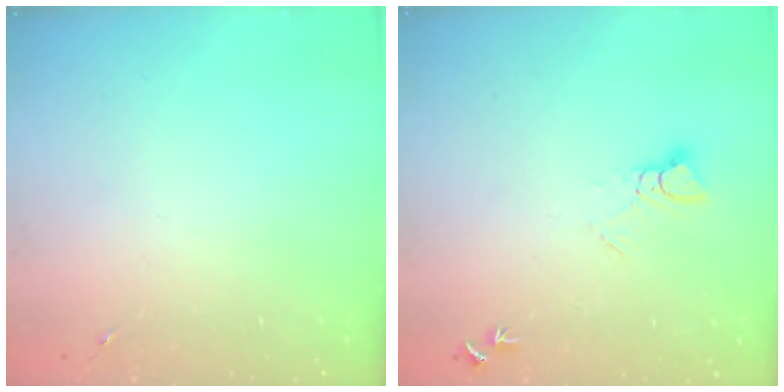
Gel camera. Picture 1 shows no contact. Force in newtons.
{"total": 4.1, "press": 4.1, "slide": 0.3}